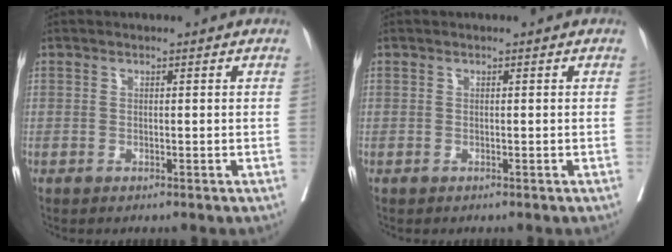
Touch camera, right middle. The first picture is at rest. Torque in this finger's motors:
{"motor_torque": [0.10, -0.28, 0.00, 0.00]}